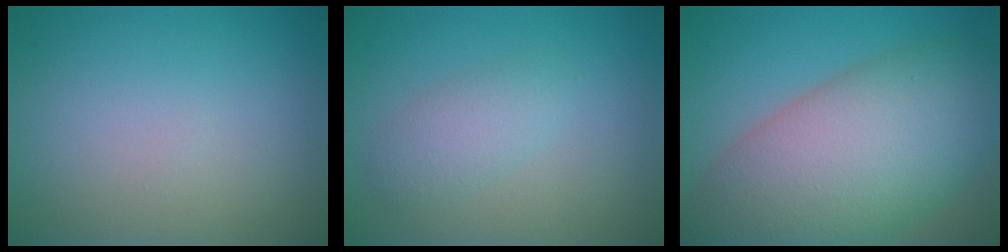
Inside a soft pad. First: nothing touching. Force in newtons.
{"total": 2.4, "press": 2.4, "slide": 0.2}
{"total": 13.2, "press": 13.2, "slide": 0.6}